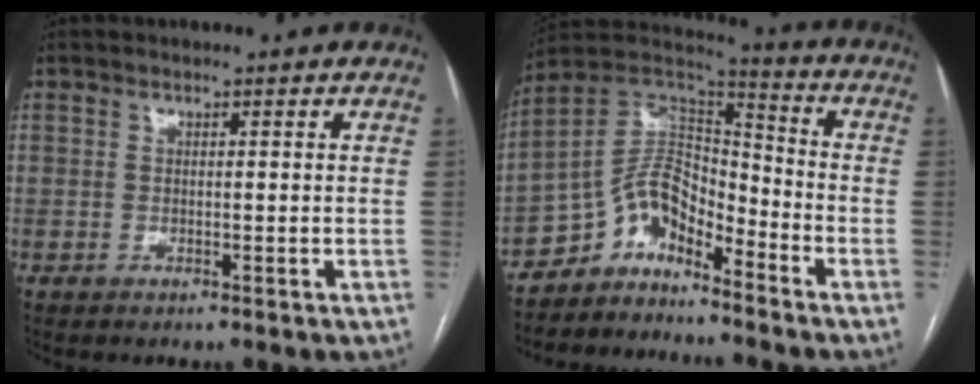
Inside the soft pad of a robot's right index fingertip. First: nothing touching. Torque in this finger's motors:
{"motor_torque": [1.02, -1.02, 0.43, 0.07]}